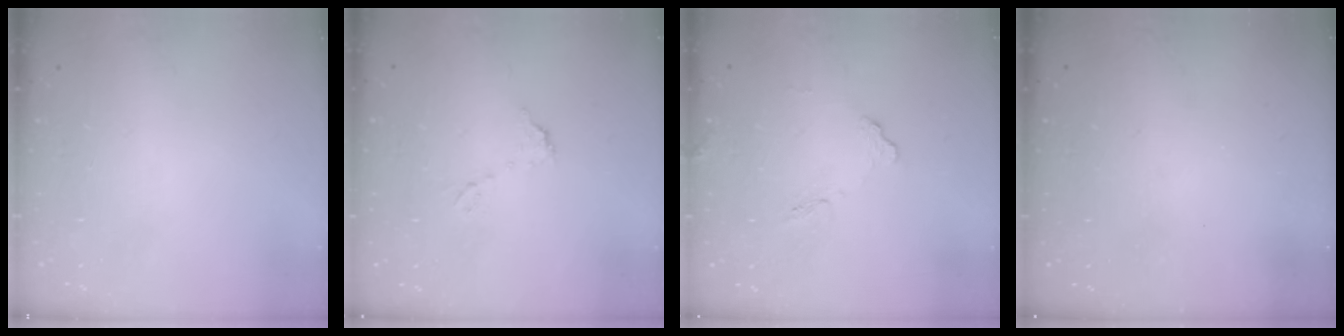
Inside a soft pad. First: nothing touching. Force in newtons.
{"total": 5.0, "press": 4.9, "slide": 0.4}
{"total": 7.9, "press": 7.9, "slide": 0.4}
{"total": 3.3, "press": 3.3, "slide": 0.1}